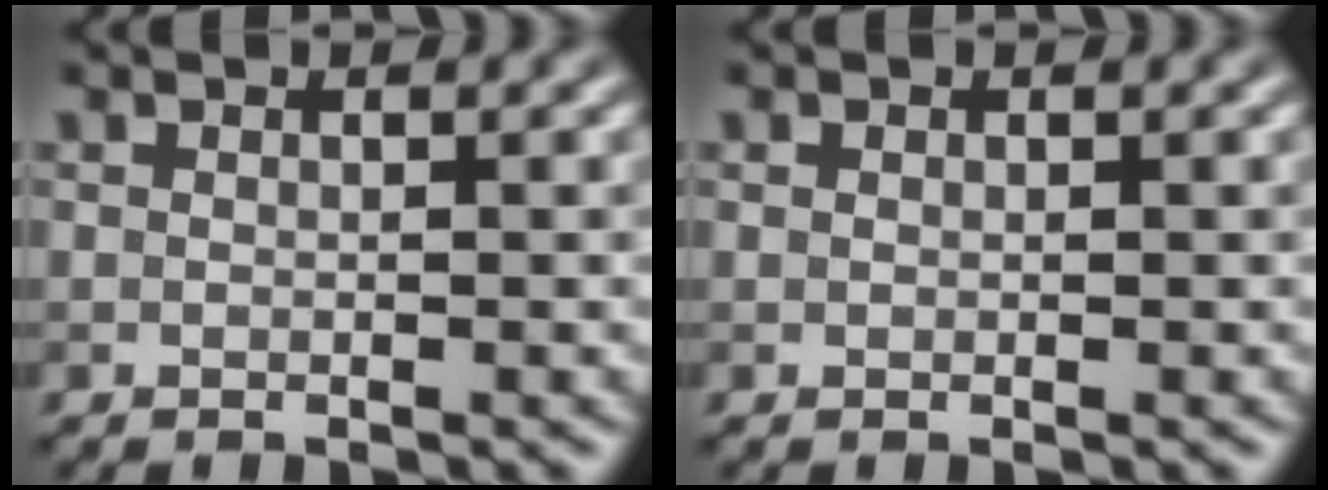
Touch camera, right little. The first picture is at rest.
{"total": 0.0}